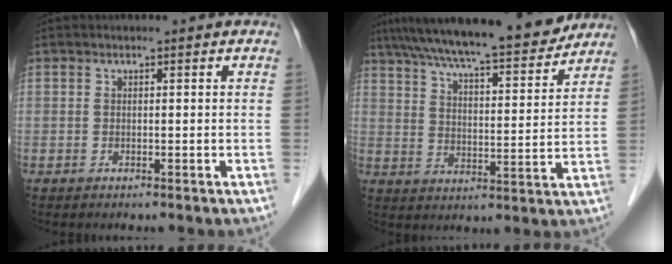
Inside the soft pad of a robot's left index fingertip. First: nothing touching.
{"total": 18.3, "force": [16.0, 2.2, 8.7], "torque": [-0.142, 0.009, 0.232]}